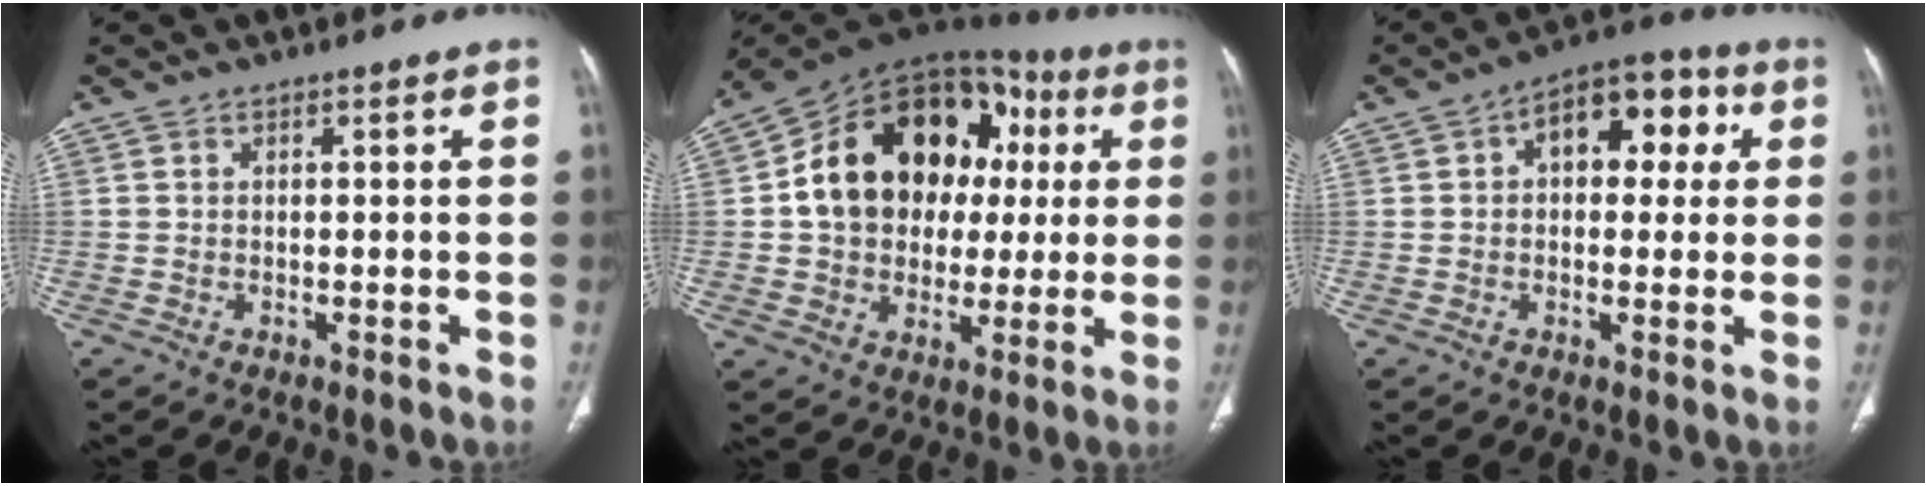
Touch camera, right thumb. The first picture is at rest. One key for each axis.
{"total": 23.5, "fx": 3.4, "fy": 17.4, "fz": 15.4, "tx": -0.207, "ty": 0.041, "tz": 0.058}
{"total": 12.0, "fx": 3.0, "fy": 7.2, "fz": 9.1, "tx": -0.084, "ty": 0.027, "tz": 0.034}